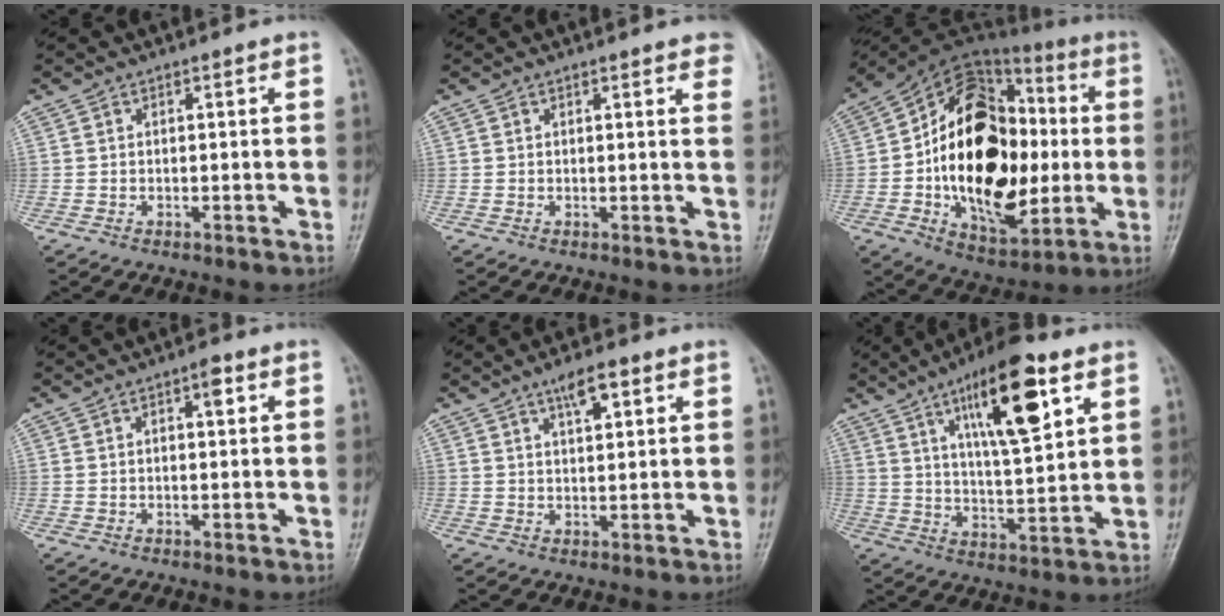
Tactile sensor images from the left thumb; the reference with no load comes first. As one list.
[{"total": 5.8, "force": [4.2, 1.5, 3.7], "torque": [-0.025, -0.006, 0.036]}, {"total": 28.1, "force": [-1.7, 17.5, 21.9], "torque": [-0.329, 0.014, -0.020]}, {"total": 2.3, "force": [0.8, 0.9, 2.0], "torque": [-0.025, 0.003, 0.009]}, {"total": 4.9, "force": [2.7, 1.5, 3.7], "torque": [-0.057, -0.008, 0.047]}, {"total": 17.0, "force": [8.1, 4.8, 14.2], "torque": [-0.208, -0.033, 0.134]}]